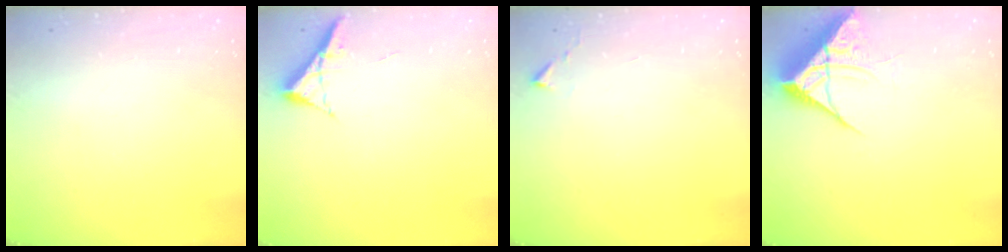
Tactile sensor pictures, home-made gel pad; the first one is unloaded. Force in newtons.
{"total": 5.4, "press": 5.4, "slide": 0.7}
{"total": 2.7, "press": 2.7, "slide": 0.5}
{"total": 7.3, "press": 7.2, "slide": 0.3}